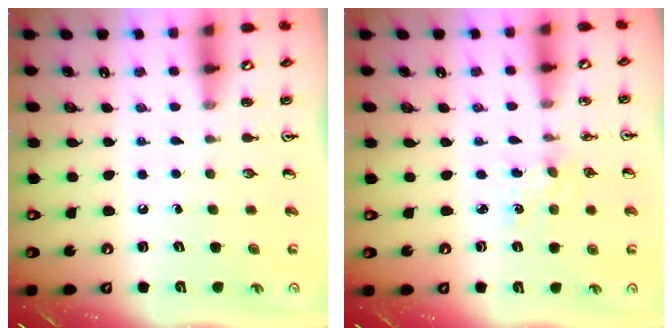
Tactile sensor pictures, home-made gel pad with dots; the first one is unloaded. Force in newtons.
{"total": 2.6, "press": 2.6, "slide": 0.3}